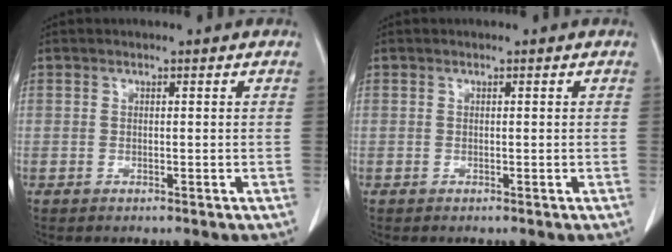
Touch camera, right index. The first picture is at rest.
{"total": 0.0}